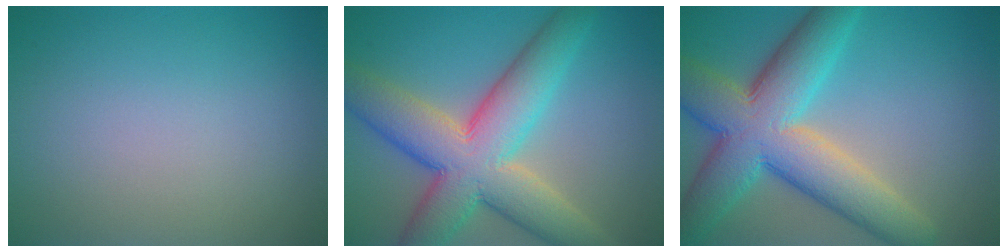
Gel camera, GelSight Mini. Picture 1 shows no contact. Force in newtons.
{"total": 10.6, "press": 10.6, "slide": 0.8}
{"total": 11.0, "press": 11.0, "slide": 0.5}